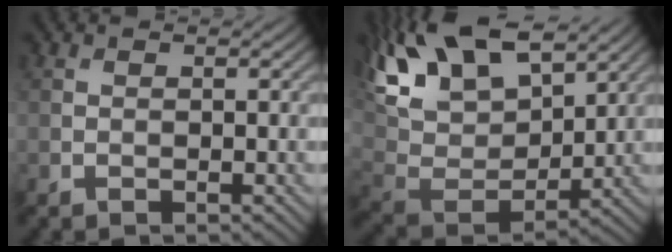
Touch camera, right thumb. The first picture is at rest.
{"total": 15.7, "force": [10.0, 7.3, 9.6], "torque": [-0.230, 0.027, 0.174]}